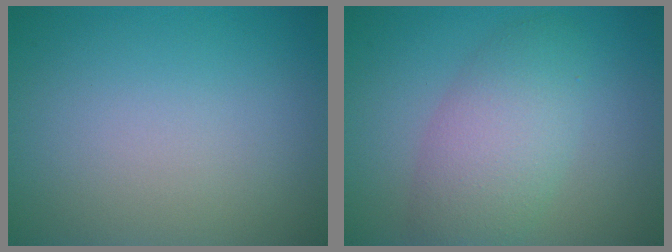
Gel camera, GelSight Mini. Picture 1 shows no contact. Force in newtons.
{"total": 5.1, "press": 5.1, "slide": 0.3}